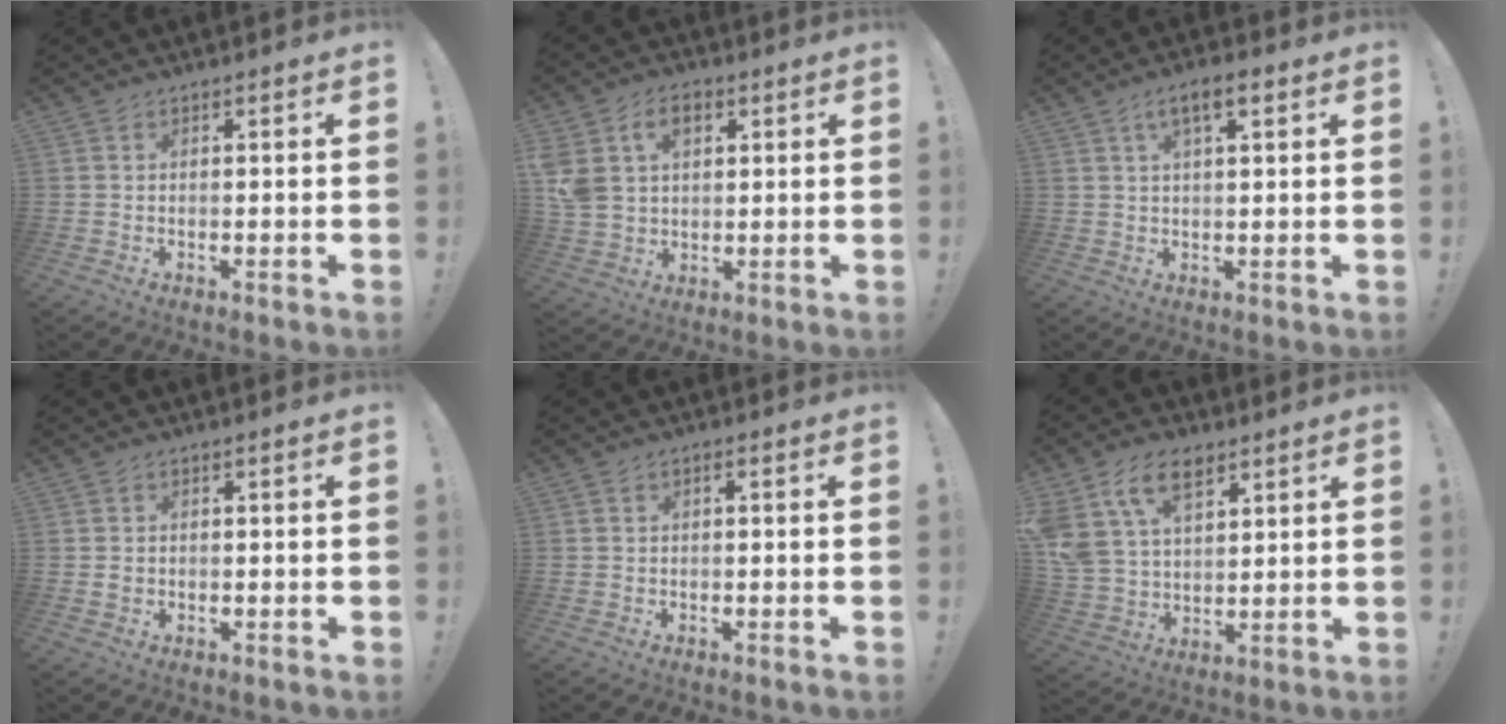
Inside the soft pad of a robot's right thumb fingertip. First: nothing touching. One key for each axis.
{"total": 10.5, "fx": 4.2, "fy": 7.3, "fz": 6.3, "tx": -0.120, "ty": -0.005, "tz": 0.079}
{"total": 5.8, "fx": 2.5, "fy": 2.0, "fz": 4.8, "tx": -0.075, "ty": -0.002, "tz": 0.039}
{"total": 1.2, "fx": -0.2, "fy": 1.2, "fz": 0.3, "tx": -0.006, "ty": 0.003, "tz": -0.003}
{"total": 0.8, "fx": -0.5, "fy": 0.4, "fz": 0.5, "tx": -0.011, "ty": 0.005, "tz": -0.010}
{"total": 14.7, "fx": 8.2, "fy": 8.9, "fz": 8.3, "tx": -0.155, "ty": -0.033, "tz": 0.156}